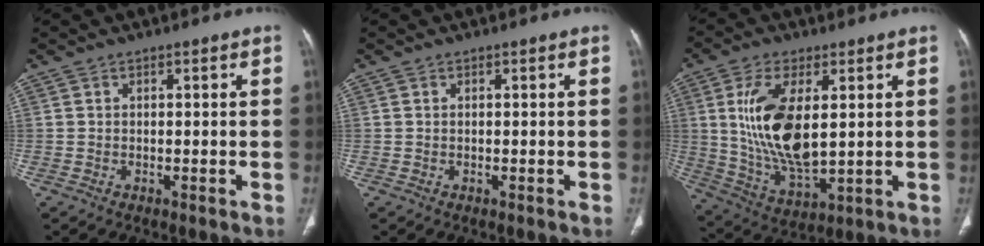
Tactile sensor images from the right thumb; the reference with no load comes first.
{"total": 0.0}
{"total": 15.9, "force": [2.9, 7.3, 13.8], "torque": [-0.267, -0.023, 0.068]}